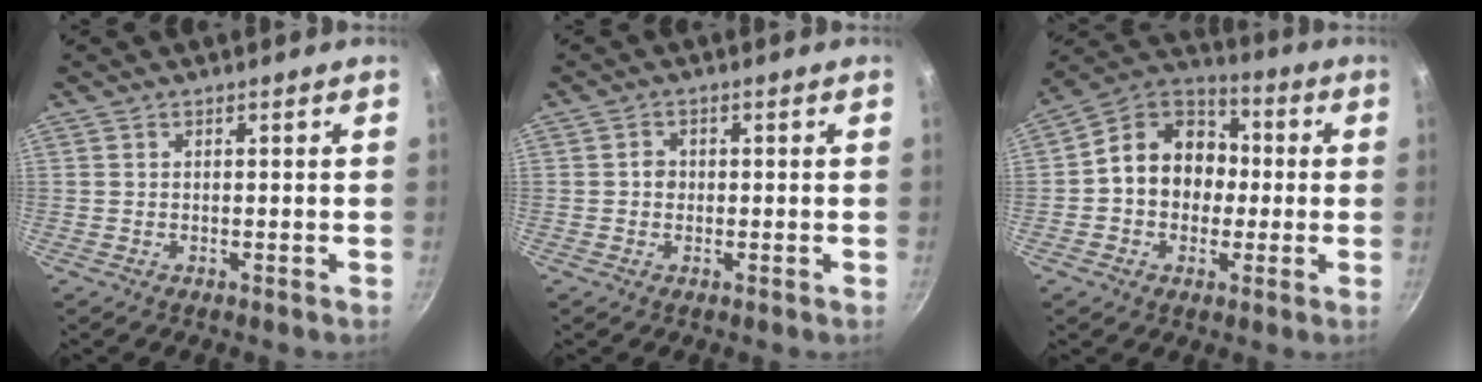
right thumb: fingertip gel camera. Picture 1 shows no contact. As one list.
[{"total": 1.7, "force": [-0.1, 1.6, 0.8], "torque": [-0.008, 0.007, -0.004]}, {"total": 14.0, "force": [-0.1, 11.6, 7.9], "torque": [-0.082, 0.036, -0.023]}]